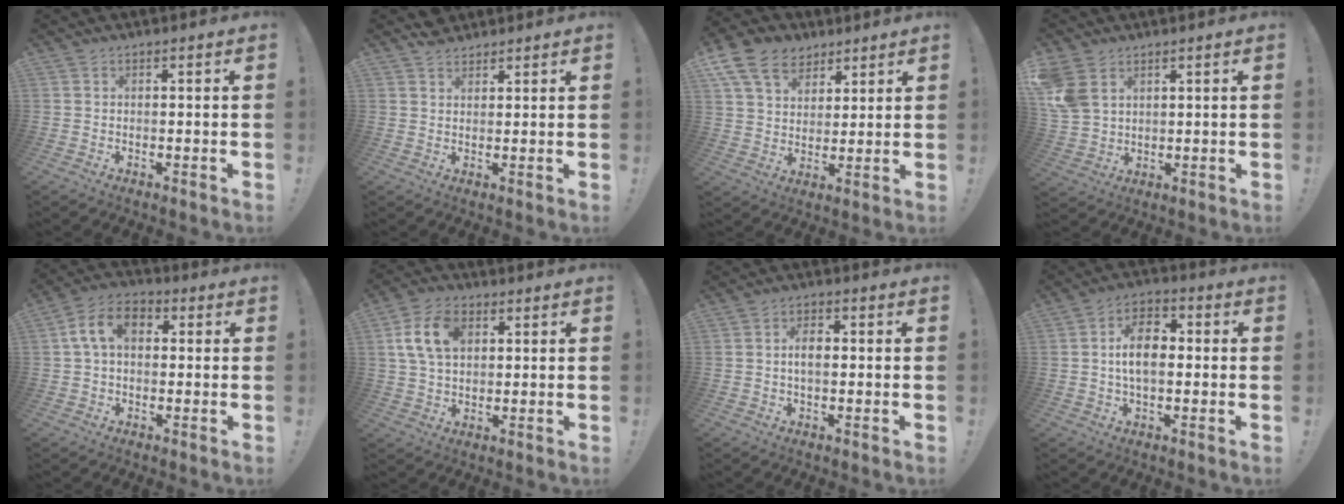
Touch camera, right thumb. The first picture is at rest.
{"total": 3.5, "force": [2.9, 2.0, 0.4], "torque": [0.001, -0.015, 0.053]}
{"total": 13.8, "force": [8.0, 9.7, 5.6], "torque": [-0.099, -0.042, 0.159]}
{"total": 8.5, "force": [4.1, 6.0, 4.3], "torque": [-0.090, -0.010, 0.085]}
{"total": 10.0, "force": [2.2, 6.7, 7.1], "torque": [-0.125, 0.013, 0.044]}
{"total": 12.1, "force": [3.5, 8.1, 8.3], "torque": [-0.152, 0.010, 0.068]}
{"total": 4.6, "force": [0.0, 2.5, 3.9], "torque": [-0.059, 0.007, -0.002]}
{"total": 9.9, "force": [-0.1, 6.0, 7.9], "torque": [-0.126, 0.013, 0.002]}